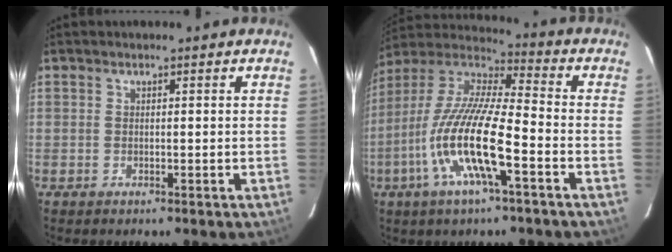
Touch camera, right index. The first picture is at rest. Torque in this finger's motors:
{"motor_torque": [1.30, -0.83, 0.80, 0.21]}